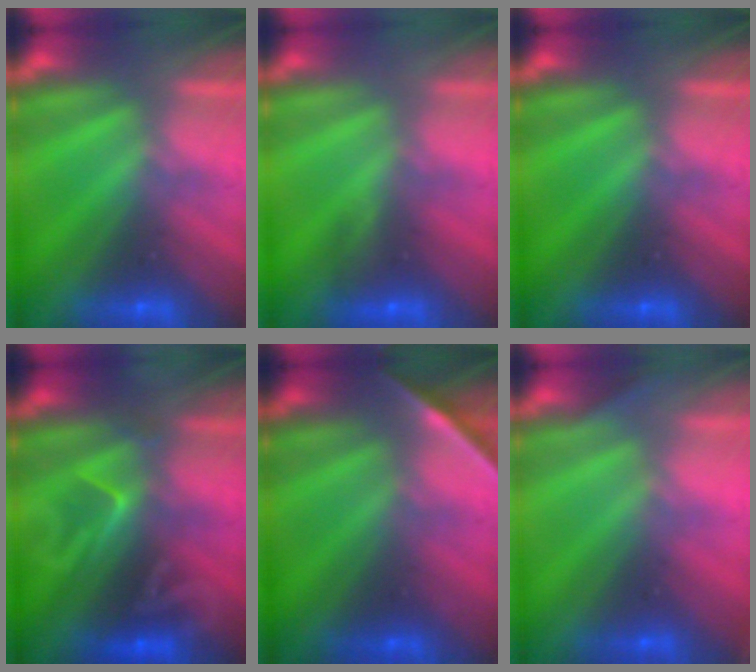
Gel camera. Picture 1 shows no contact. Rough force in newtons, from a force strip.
{"total": 2.9}
{"total": 0.0}
{"total": 2.4}
{"total": 1.7}
{"total": 3.7}